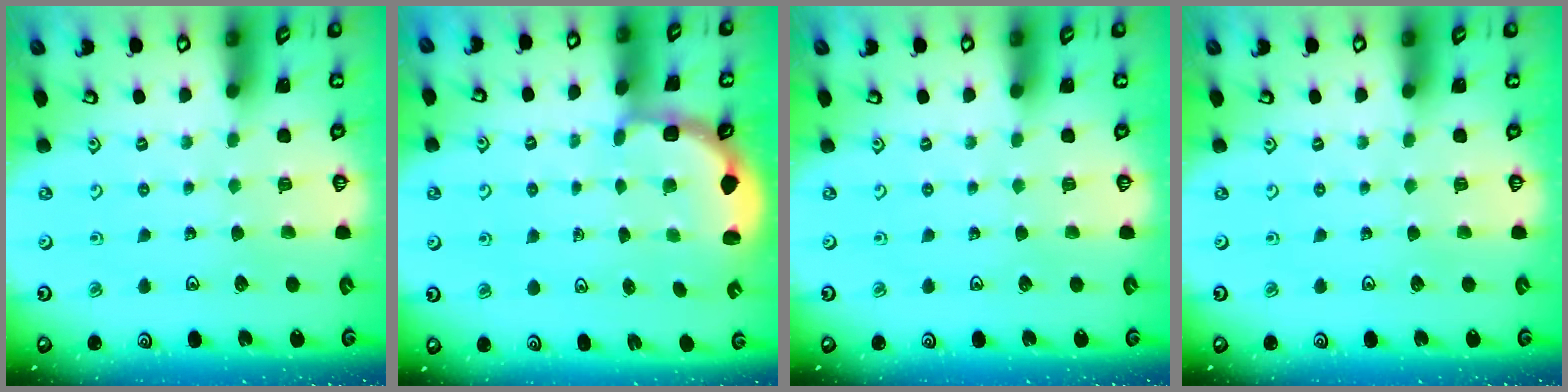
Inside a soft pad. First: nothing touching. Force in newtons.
{"total": 2.8, "press": 2.4, "slide": 1.4}
{"total": 0.0}
{"total": 0.0}